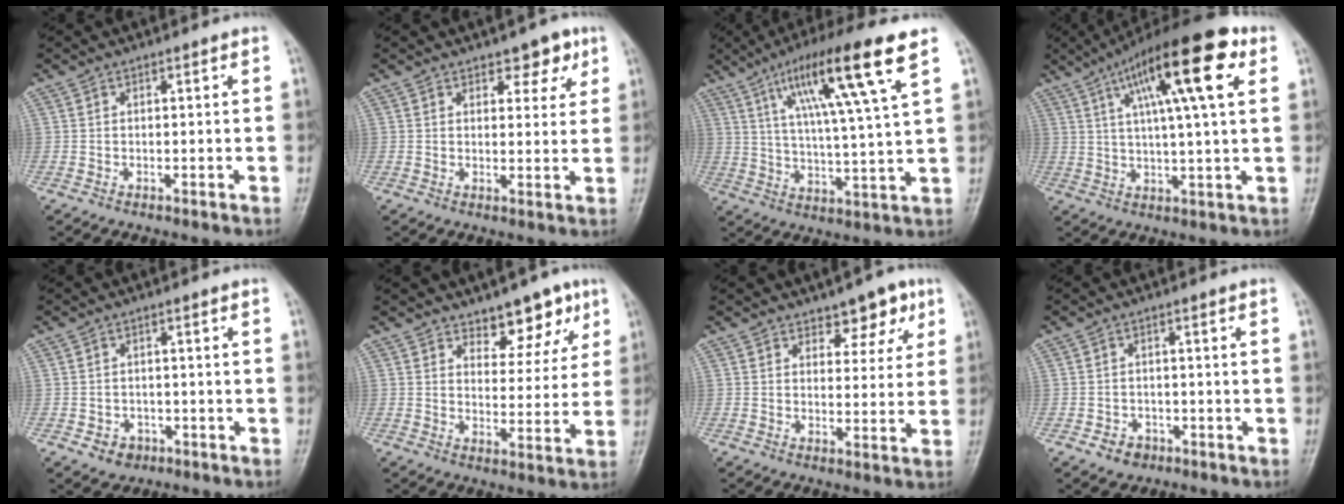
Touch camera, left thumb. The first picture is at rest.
{"total": 5.0, "force": [3.1, 2.7, 2.8], "torque": [-0.007, -0.016, 0.040]}
{"total": 17.1, "force": [8.4, 1.4, 14.8], "torque": [-0.254, -0.019, 0.142]}
{"total": 18.7, "force": [7.6, 4.2, 16.6], "torque": [-0.252, 0.006, 0.114]}
{"total": 3.3, "force": [-1.4, 2.8, 1.1], "torque": [-0.002, 0.010, -0.015]}
{"total": 7.9, "force": [5.4, 4.3, 3.8], "torque": [-0.008, -0.032, 0.079]}
{"total": 6.1, "force": [3.8, 3.4, 3.3], "torque": [-0.009, -0.019, 0.050]}
{"total": 3.2, "force": [-1.6, 2.5, 1.0], "torque": [-0.004, 0.012, -0.021]}